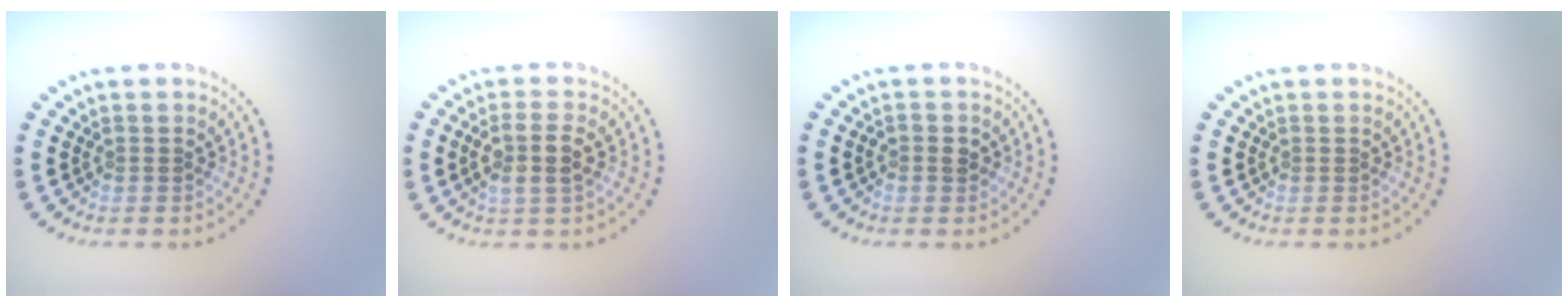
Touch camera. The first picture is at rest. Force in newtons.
{"total": 2.8, "press": 2.6, "slide": 1.0}
{"total": 1.3, "press": 1.3, "slide": 0.2}
{"total": 0.0}